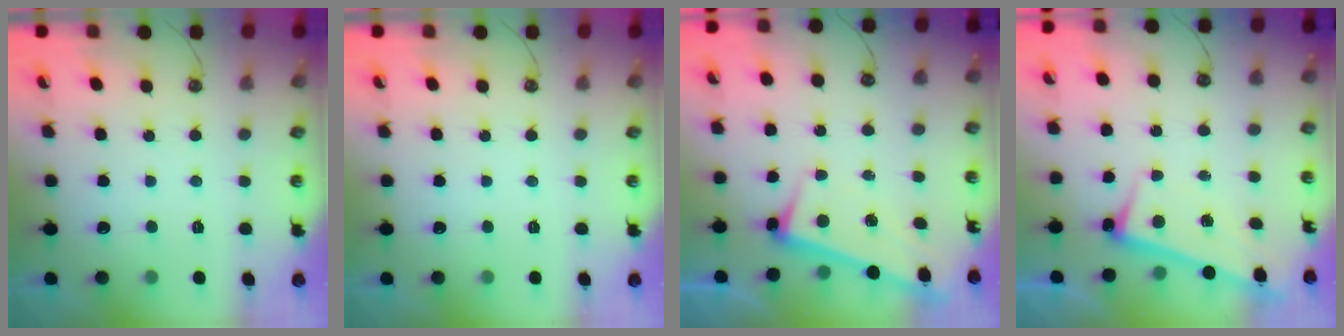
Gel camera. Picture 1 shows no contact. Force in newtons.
{"total": 0.0}
{"total": 2.5, "press": 2.4, "slide": 0.7}
{"total": 2.6, "press": 2.5, "slide": 0.7}